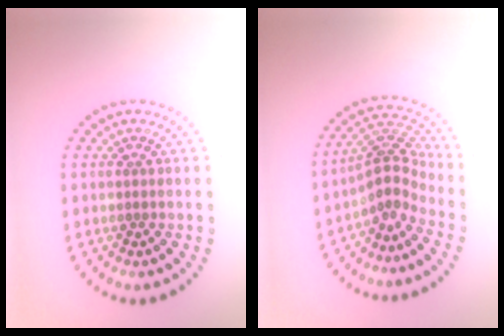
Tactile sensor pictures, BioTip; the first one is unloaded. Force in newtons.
{"total": 3.5, "press": 2.4, "slide": 2.5}